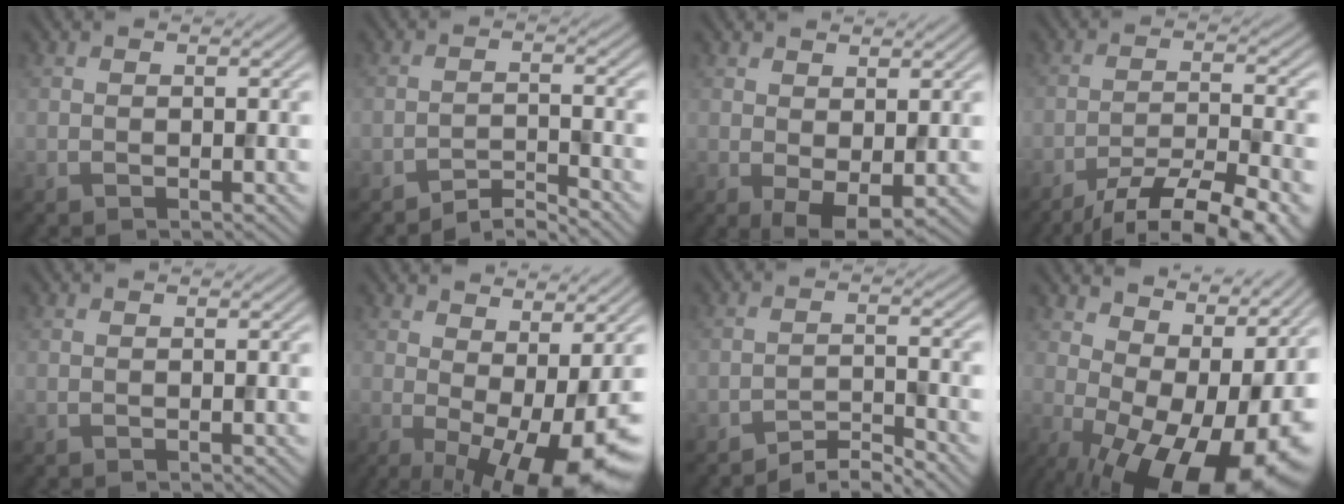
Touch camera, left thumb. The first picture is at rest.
{"total": 3.1, "force": [-2.9, 0.2, 1.2], "torque": [-0.016, 0.006, -0.059]}
{"total": 3.3, "force": [0.4, 1.6, 2.8], "torque": [-0.055, -0.008, 0.013]}
{"total": 12.4, "force": [-9.6, 2.5, 7.4], "torque": [-0.127, -0.012, -0.135]}
{"total": 0.0}
{"total": 11.6, "force": [-1.9, 4.1, 10.7], "torque": [-0.146, 0.000, -0.019]}
{"total": 3.6, "force": [-3.3, 0.3, 1.5], "torque": [-0.022, 0.005, -0.065]}
{"total": 16.5, "force": [0.1, 8.5, 14.1], "torque": [-0.167, -0.005, 0.024]}